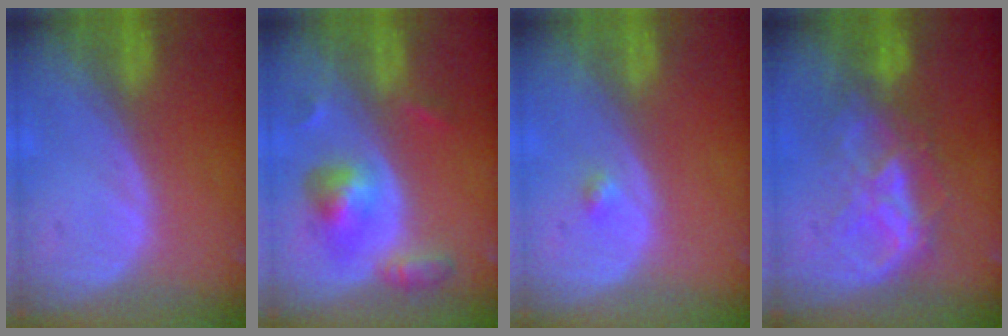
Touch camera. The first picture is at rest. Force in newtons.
{"total": 6.0, "press": 6.0, "slide": 0.2}
{"total": 1.2, "press": 1.1, "slide": 0.6}
{"total": 6.4, "press": 6.4, "slide": 0.7}